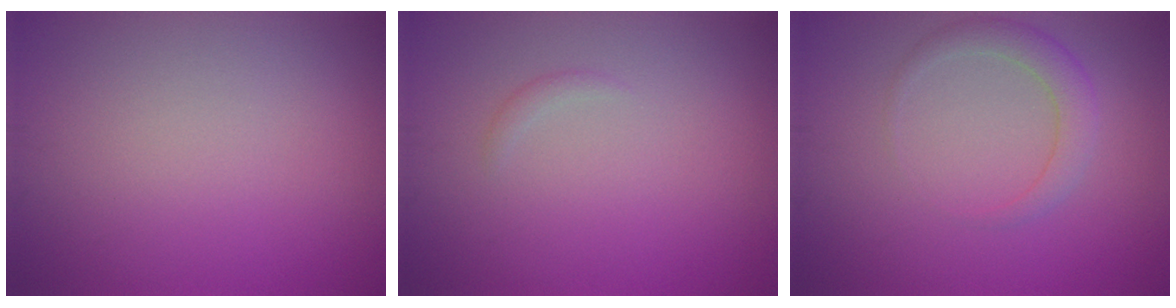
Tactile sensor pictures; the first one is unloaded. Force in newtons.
{"total": 0.6, "press": 0.5, "slide": 0.1}
{"total": 2.3, "press": 2.3, "slide": 0.1}